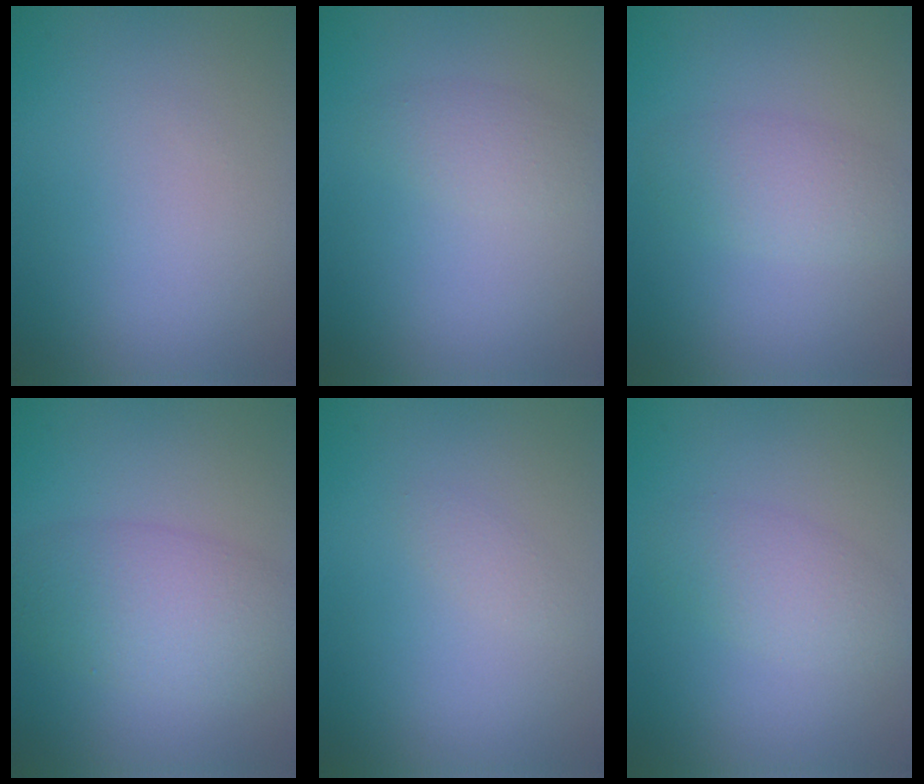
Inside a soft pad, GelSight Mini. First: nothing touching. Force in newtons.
{"total": 1.8, "press": 1.8, "slide": 0.1}
{"total": 2.7, "press": 2.7, "slide": 0.1}
{"total": 5.6, "press": 5.5, "slide": 0.4}
{"total": 0.8, "press": 0.8, "slide": 0.1}
{"total": 2.7, "press": 2.7, "slide": 0.1}